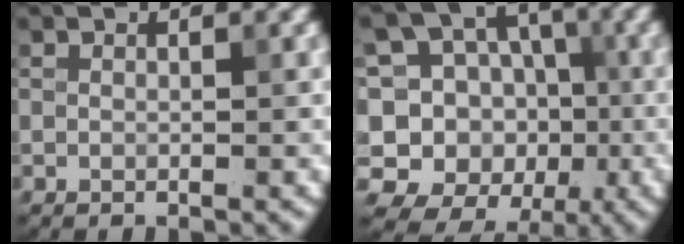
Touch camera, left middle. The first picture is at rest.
{"total": 11.6, "force": [-1.1, 10.8, 3.9], "torque": [-0.102, 0.039, -0.018]}